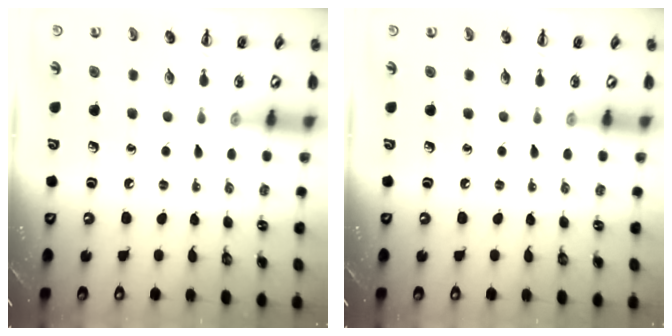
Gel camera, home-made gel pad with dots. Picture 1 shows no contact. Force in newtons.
{"total": 0.0}